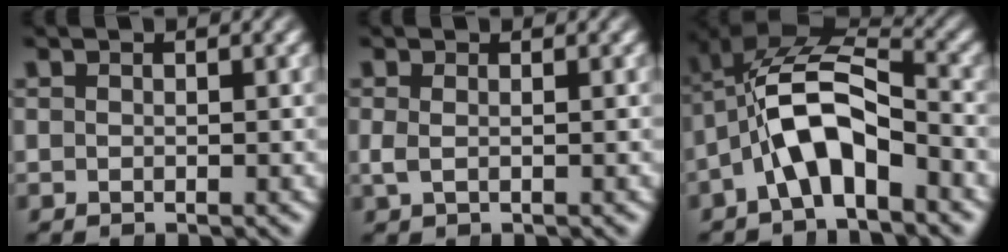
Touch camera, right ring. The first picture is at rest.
{"total": 0.8, "force": [0.0, 0.2, 0.8], "torque": [-0.024, -0.007, 0.007]}
{"total": 8.7, "force": [-0.5, 6.3, 5.9], "torque": [-0.117, -0.013, -0.012]}